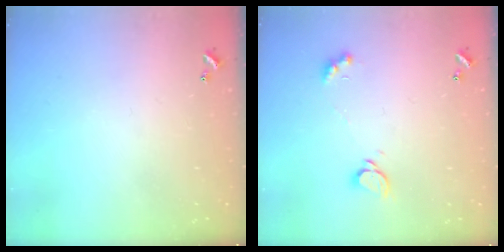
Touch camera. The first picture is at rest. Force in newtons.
{"total": 2.1, "press": 2.1, "slide": 0.3}